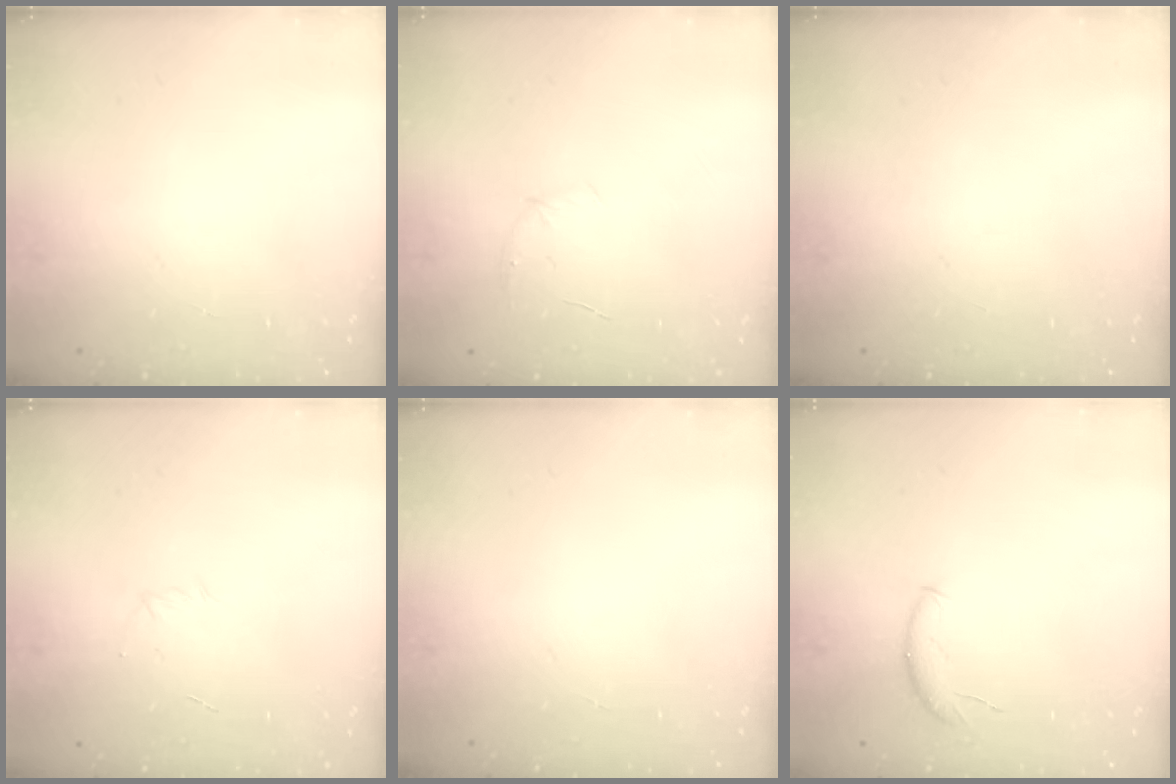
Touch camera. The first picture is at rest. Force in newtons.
{"total": 3.8, "press": 3.6, "slide": 1.2}
{"total": 0.0}
{"total": 2.7, "press": 2.6, "slide": 0.7}
{"total": 0.0}
{"total": 6.3, "press": 6.3, "slide": 0.1}